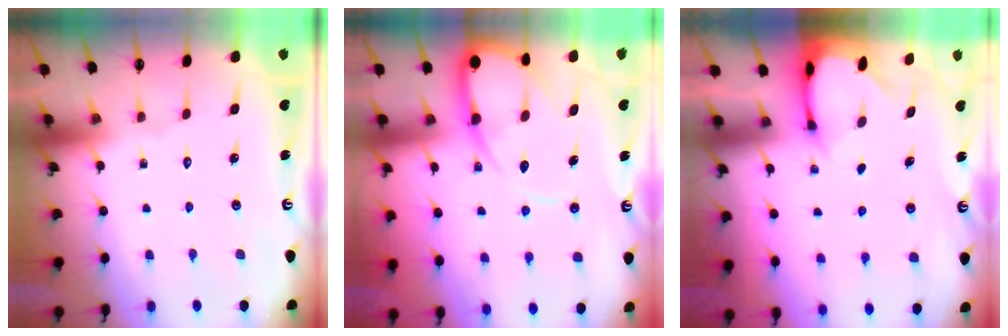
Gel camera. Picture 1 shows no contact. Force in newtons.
{"total": 10.4, "press": 10.4, "slide": 1.1}
{"total": 2.1, "press": 2.1, "slide": 0.1}